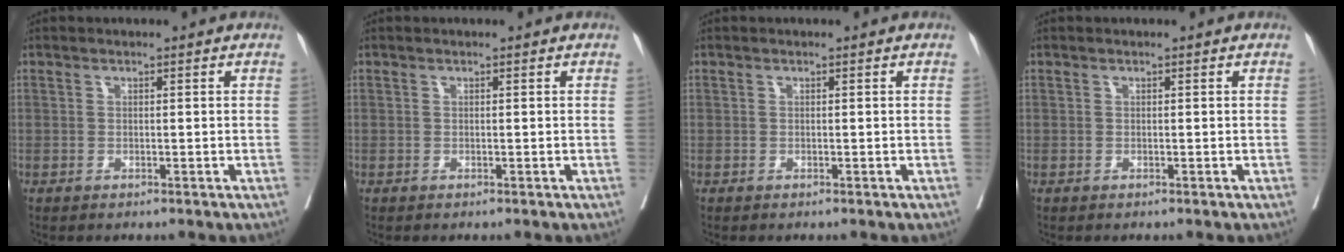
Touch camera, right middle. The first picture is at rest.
{"total": 0.0}
{"total": 0.0}
{"total": 0.0}